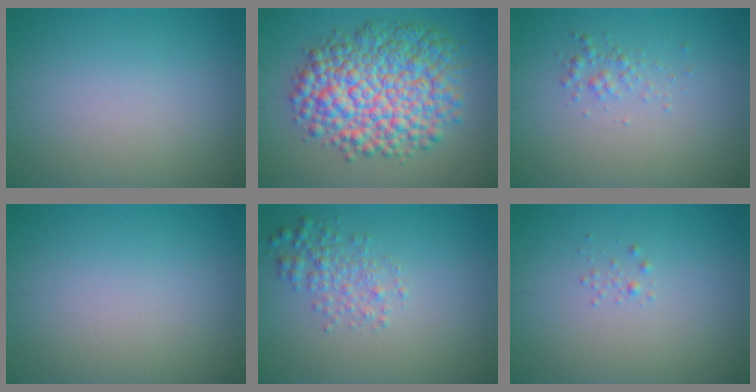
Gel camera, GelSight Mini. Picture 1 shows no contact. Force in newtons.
{"total": 10.0, "press": 10.0, "slide": 0.2}
{"total": 1.2, "press": 1.2, "slide": 0.1}
{"total": 0.0}
{"total": 2.4, "press": 2.4, "slide": 0.1}
{"total": 0.6, "press": 0.6, "slide": 0.0}